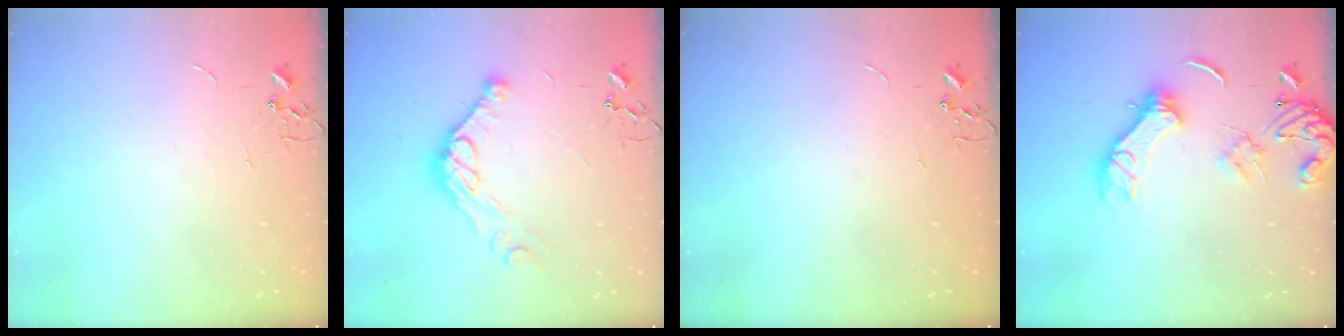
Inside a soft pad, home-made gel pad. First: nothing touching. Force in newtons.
{"total": 12.2, "press": 12.1, "slide": 0.9}
{"total": 0.0}
{"total": 13.2, "press": 13.1, "slide": 1.7}